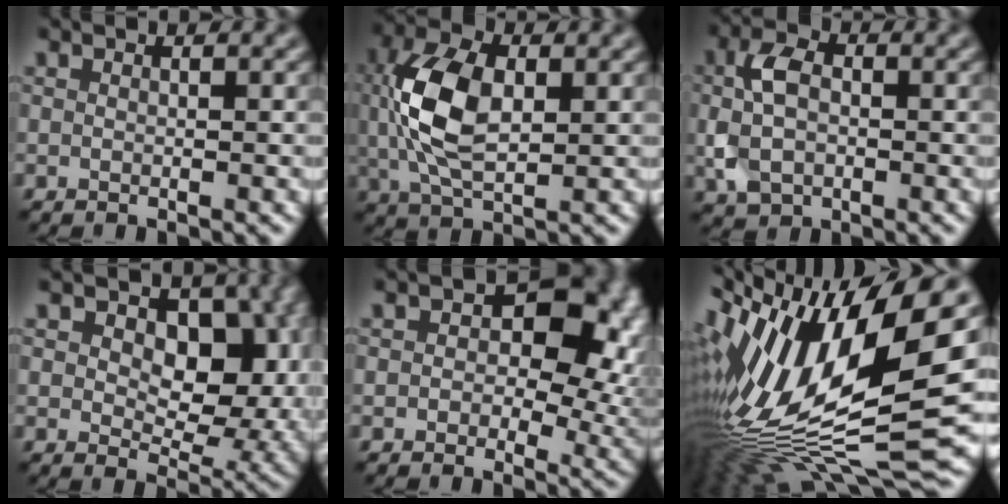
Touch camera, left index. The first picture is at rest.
{"total": 8.0, "force": [0.7, 4.5, 6.5], "torque": [-0.149, 0.007, 0.011]}
{"total": 4.9, "force": [-0.2, 3.4, 3.5], "torque": [-0.077, 0.000, -0.009]}
{"total": 10.4, "force": [2.2, 6.6, 7.7], "torque": [-0.099, -0.006, 0.030]}
{"total": 10.4, "force": [2.0, 7.2, 7.2], "torque": [-0.052, 0.003, 0.018]}
{"total": 17.4, "force": [0.1, 6.5, 16.2], "torque": [-0.311, 0.009, -0.004]}